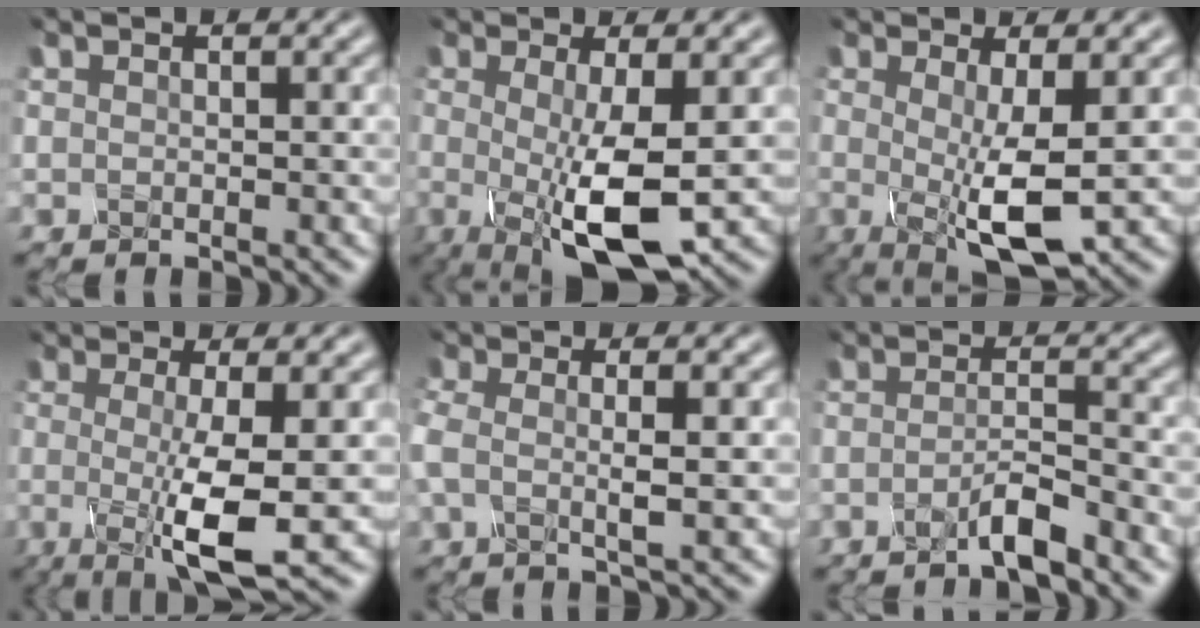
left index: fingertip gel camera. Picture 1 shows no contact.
{"total": 7.5, "force": [-1.7, 1.8, 7.0], "torque": [-0.120, -0.011, -0.030]}
{"total": 6.1, "force": [-0.9, 1.5, 5.8], "torque": [-0.097, -0.010, -0.016]}
{"total": 6.6, "force": [-1.7, 1.1, 6.2], "torque": [-0.096, -0.012, -0.031]}
{"total": 2.9, "force": [-0.7, 0.7, 2.7], "torque": [-0.055, 0.003, -0.019]}
{"total": 3.0, "force": [-2.4, 0.2, 1.7], "torque": [-0.025, 0.002, -0.052]}